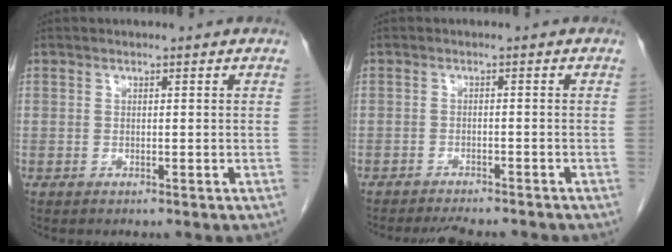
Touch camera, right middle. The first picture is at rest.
{"total": 7.1, "force": [-6.5, 1.2, 2.6], "torque": [-0.035, -0.012, -0.091]}